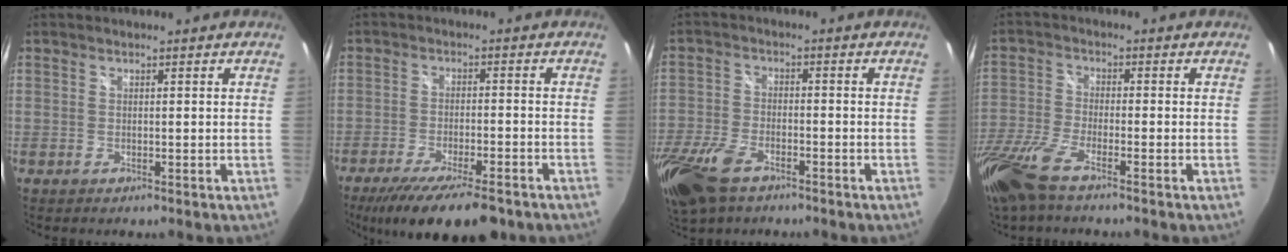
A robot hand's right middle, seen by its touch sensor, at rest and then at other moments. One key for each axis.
{"total": 15.0, "fx": -11.4, "fy": 3.8, "fz": 9.0, "tx": -0.176, "ty": -0.045, "tz": -0.176}
{"total": 12.6, "fx": -8.0, "fy": 6.4, "fz": 7.4, "tx": -0.190, "ty": -0.029, "tz": -0.157}
{"total": 10.4, "fx": -7.5, "fy": 2.4, "fz": 6.8, "tx": -0.163, "ty": -0.031, "tz": -0.156}